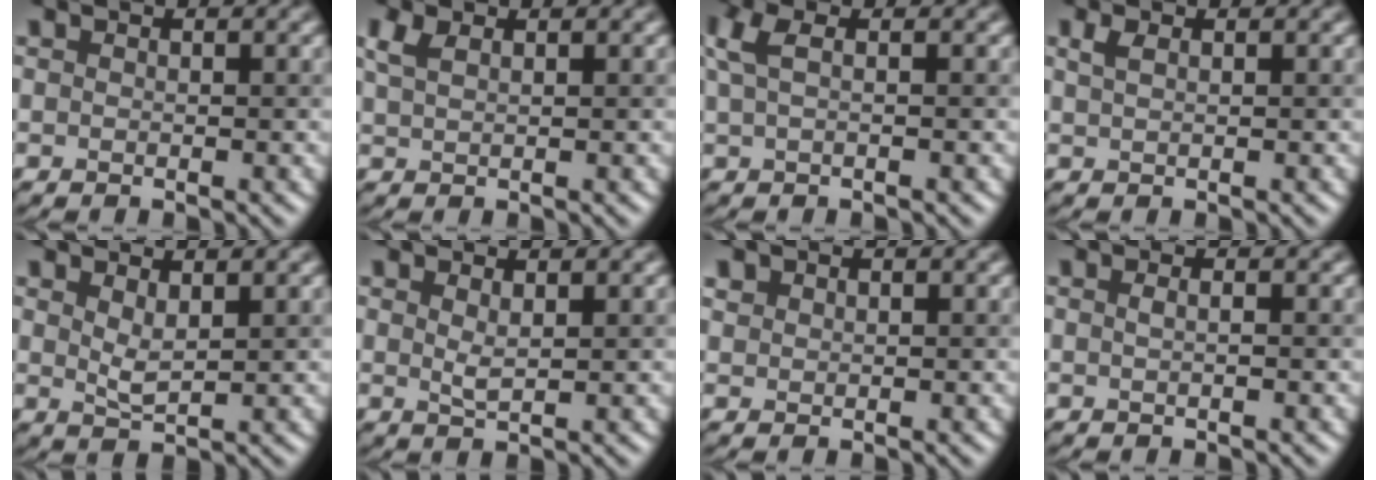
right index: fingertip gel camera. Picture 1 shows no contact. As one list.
[{"total": 1.9, "force": [1.2, 0.7, 1.3], "torque": [-0.033, 0.005, 0.028]}, {"total": 2.4, "force": [0.8, 0.7, 2.2], "torque": [-0.046, 0.008, 0.013]}, {"total": 1.1, "force": [0.7, 0.4, 0.8], "torque": [-0.020, 0.004, 0.015]}, {"total": 1.8, "force": [1.1, 0.5, 1.4], "torque": [-0.030, -0.007, 0.024]}, {"total": 1.2, "force": [0.7, 0.3, 1.0], "torque": [-0.022, -0.005, 0.014]}, {"total": 0.9, "force": [0.6, 0.7, 0.1], "torque": [-0.002, 0.001, 0.011]}, {"total": 0.8, "force": [0.0, 0.2, 0.8], "torque": [-0.014, 0.003, -0.002]}]